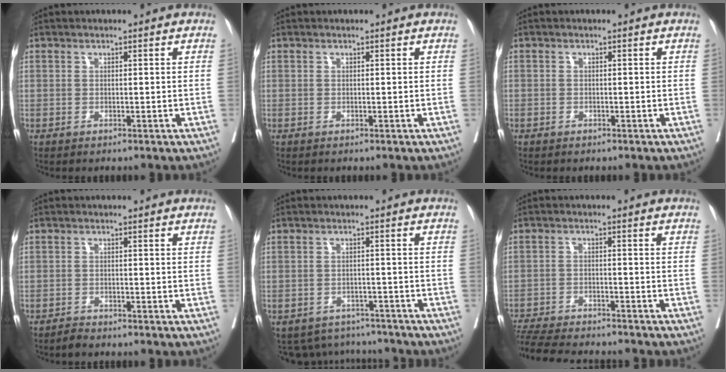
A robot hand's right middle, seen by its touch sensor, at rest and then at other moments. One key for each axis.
{"total": 0.0}
{"total": 1.4, "fx": -0.5, "fy": 1.3, "fz": -0.1, "tx": 0.001, "ty": 0.006, "tz": -0.009}
{"total": 1.2, "fx": -1.2, "fy": 0.1, "fz": 0.1, "tx": -0.005, "ty": -0.002, "tz": -0.022}
{"total": 7.8, "fx": -7.3, "fy": 2.8, "fz": 0.1, "tx": -0.001, "ty": 0.016, "tz": -0.093}
{"total": 13.4, "fx": -12.2, "fy": 1.8, "fz": 5.1, "tx": -0.101, "ty": -0.017, "tz": -0.186}